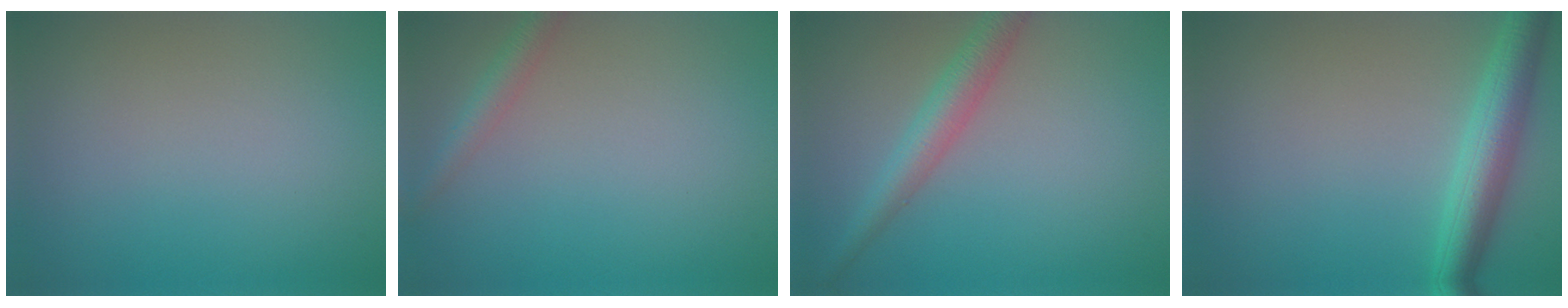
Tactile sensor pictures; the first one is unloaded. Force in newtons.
{"total": 2.1, "press": 2.1, "slide": 0.1}
{"total": 3.4, "press": 3.4, "slide": 0.1}
{"total": 4.6, "press": 4.6, "slide": 0.1}